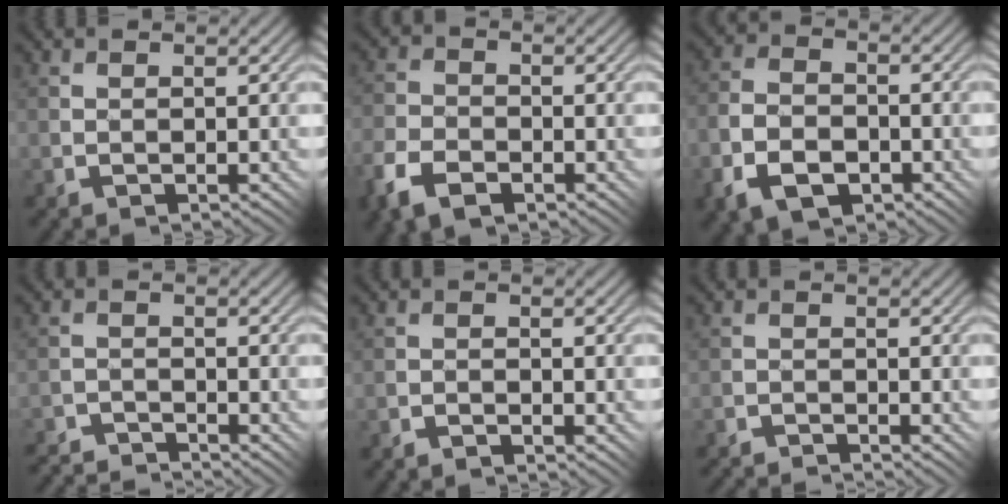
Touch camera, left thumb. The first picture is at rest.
{"total": 6.5, "force": [-3.9, 3.9, 3.4], "torque": [-0.087, -0.012, -0.078]}
{"total": 7.3, "force": [-3.9, 4.4, 4.3], "torque": [-0.099, -0.006, -0.081]}
{"total": 5.0, "force": [-5.0, 0.5, 0.0], "torque": [0.006, 0.006, -0.089]}
{"total": 1.0, "force": [-1.0, 0.0, -0.1], "torque": [0.005, 0.007, -0.022]}
{"total": 2.9, "force": [-2.9, -0.4, -0.1], "torque": [-0.004, 0.003, -0.061]}